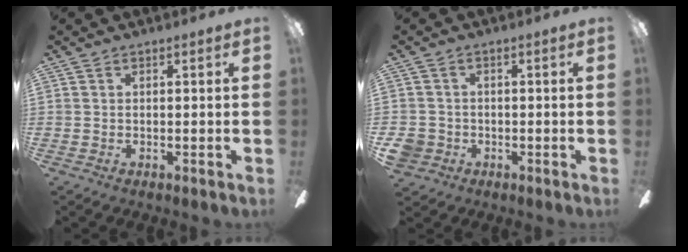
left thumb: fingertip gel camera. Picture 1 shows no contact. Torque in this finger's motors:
{"motor_torque": [-0.40, 0.50, 0.05, -0.17, -0.04]}